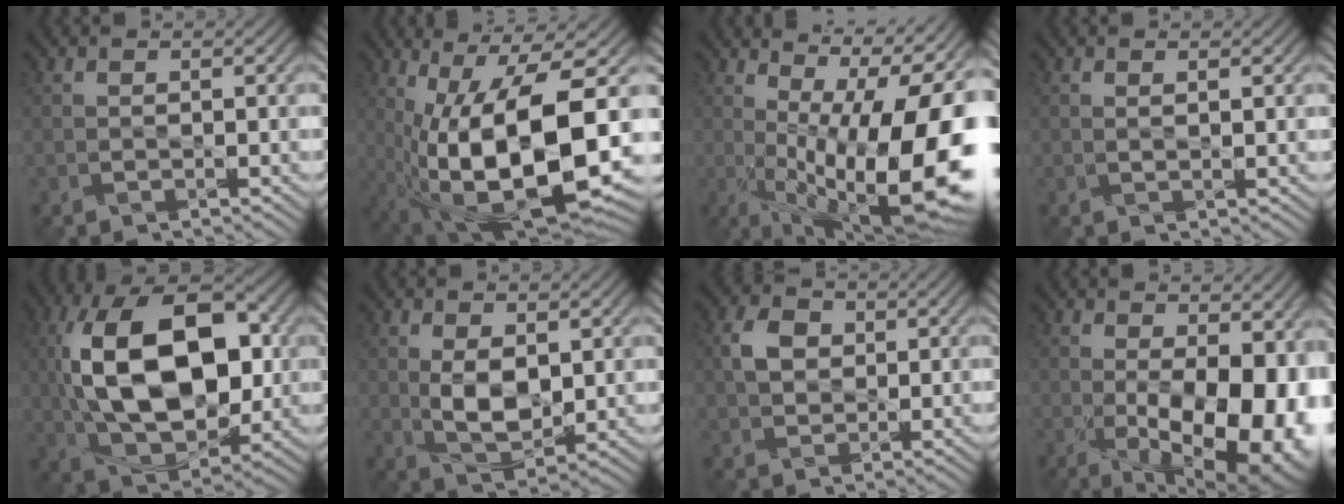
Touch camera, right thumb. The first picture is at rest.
{"total": 16.7, "force": [-1.9, 6.1, 15.4], "torque": [-0.263, -0.007, -0.024]}
{"total": 19.2, "force": [-0.9, 6.9, 17.9], "torque": [-0.247, -0.001, -0.017]}
{"total": 0.8, "force": [0.5, 0.0, 0.6], "torque": [-0.011, 0.002, 0.008]}
{"total": 17.9, "force": [1.1, 10.5, 14.5], "torque": [-0.278, 0.014, 0.014]}
{"total": 5.6, "force": [0.6, 3.1, 4.6], "torque": [-0.099, -0.010, 0.018]}
{"total": 3.8, "force": [0.9, 3.0, 2.2], "torque": [-0.050, 0.006, 0.010]}
{"total": 15.9, "force": [-2.4, 7.5, 13.9], "torque": [-0.185, -0.042, -0.003]}